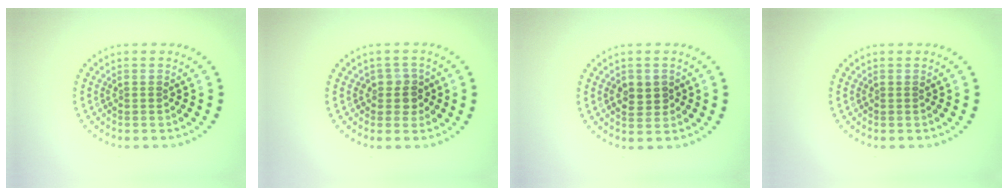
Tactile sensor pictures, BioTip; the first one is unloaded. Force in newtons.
{"total": 1.9, "press": 1.7, "slide": 0.9}
{"total": 2.4, "press": 2.4, "slide": 0.3}
{"total": 0.0}